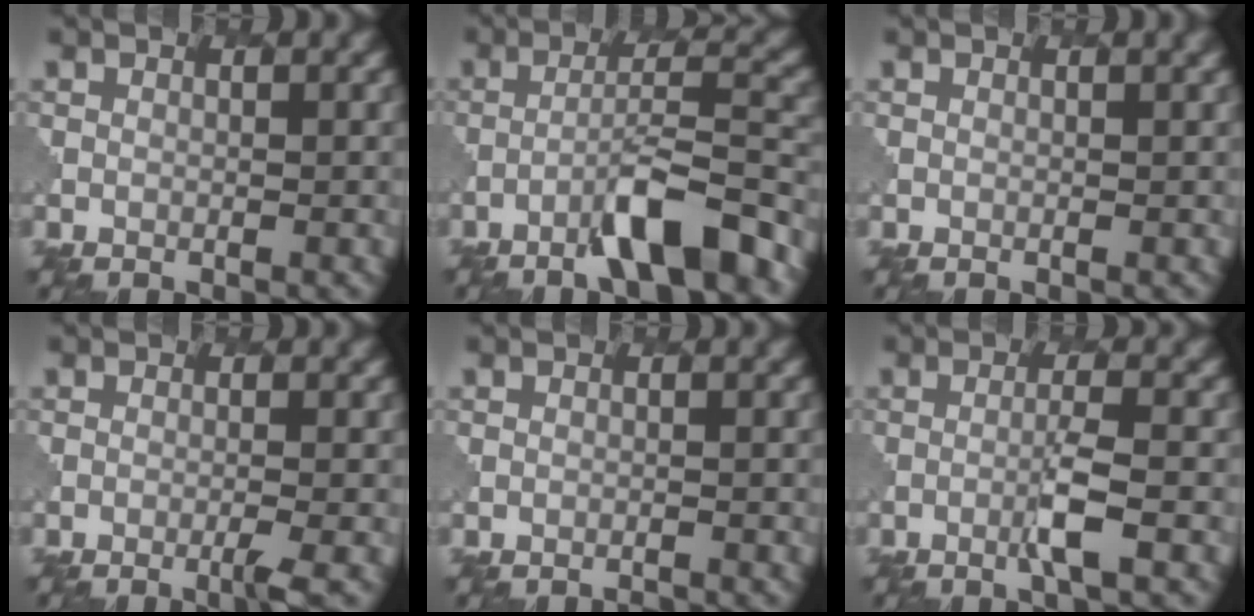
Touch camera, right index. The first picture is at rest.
{"total": 6.7, "force": [-4.2, 1.1, 5.1], "torque": [-0.083, 0.013, -0.066]}
{"total": 0.8, "force": [0.2, 0.3, 0.7], "torque": [-0.006, -0.002, -0.004]}
{"total": 1.6, "force": [-0.6, 0.2, 1.5], "torque": [-0.019, -0.001, -0.019]}
{"total": 1.0, "force": [-1.0, 0.1, 0.2], "torque": [0.008, -0.002, -0.017]}
{"total": 2.3, "force": [-0.5, -0.1, 2.3], "torque": [-0.042, 0.007, -0.015]}